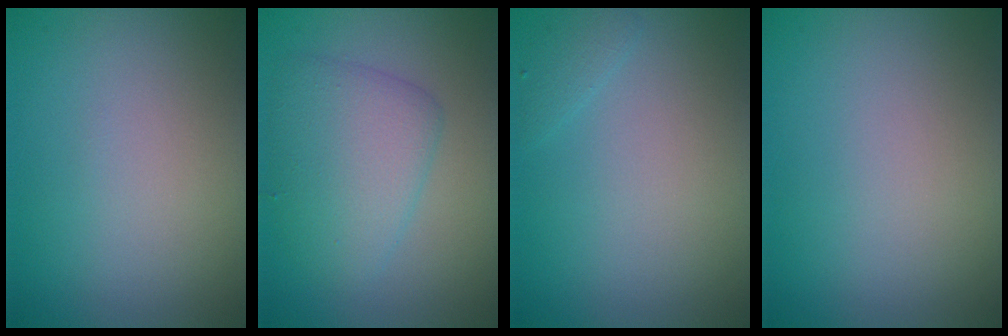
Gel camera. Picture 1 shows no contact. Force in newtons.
{"total": 4.4, "press": 4.4, "slide": 0.0}
{"total": 0.8, "press": 0.8, "slide": 0.1}
{"total": 0.0}